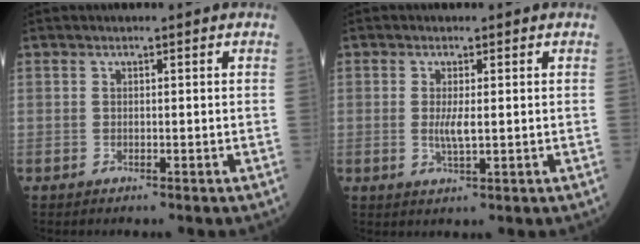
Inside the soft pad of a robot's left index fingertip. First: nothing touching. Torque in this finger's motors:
{"motor_torque": [0.23, 0.05, 0.07, 0.02]}